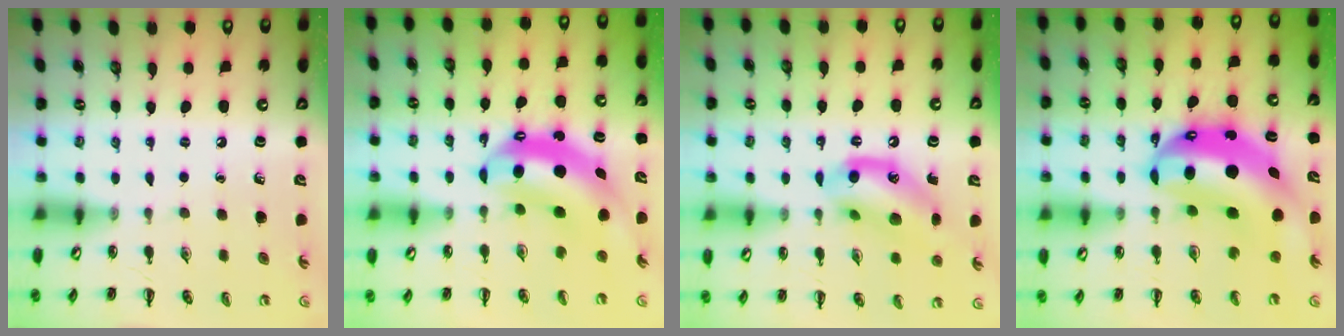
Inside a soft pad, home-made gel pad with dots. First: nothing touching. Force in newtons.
{"total": 8.0, "press": 7.7, "slide": 1.9}
{"total": 14.8, "press": 14.4, "slide": 3.3}
{"total": 14.4, "press": 14.0, "slide": 3.3}